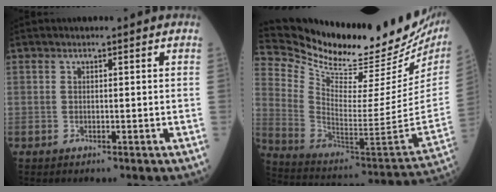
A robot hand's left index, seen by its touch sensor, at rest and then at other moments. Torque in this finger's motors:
{"motor_torque": [0.79, -1.35, -0.05, -0.03]}